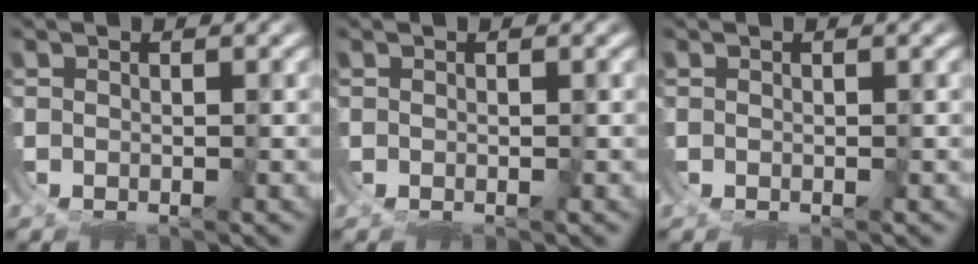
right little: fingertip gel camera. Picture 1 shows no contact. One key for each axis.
{"total": 0.0}
{"total": 0.0}